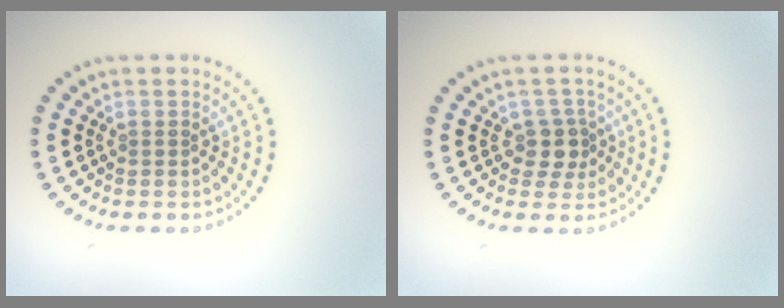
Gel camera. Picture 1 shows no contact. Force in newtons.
{"total": 2.3, "press": 2.0, "slide": 1.2}